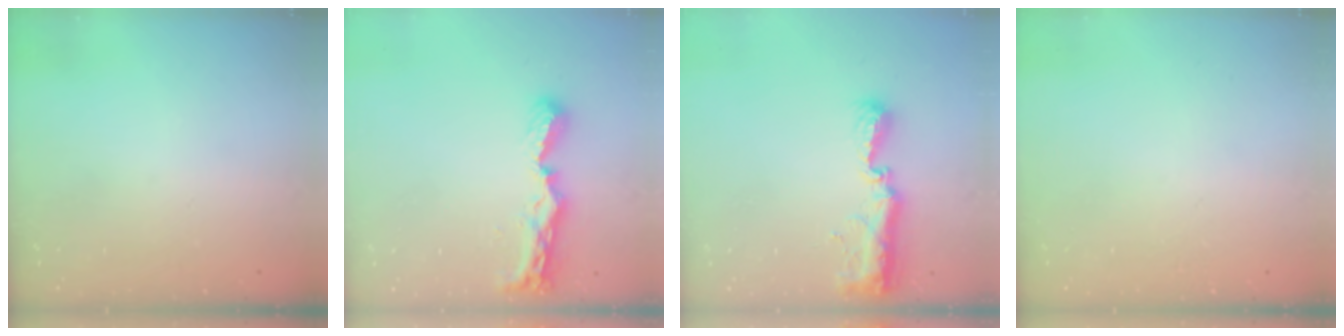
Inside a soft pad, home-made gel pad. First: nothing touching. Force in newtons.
{"total": 8.8, "press": 8.8, "slide": 0.3}
{"total": 9.4, "press": 9.4, "slide": 0.8}
{"total": 0.0}